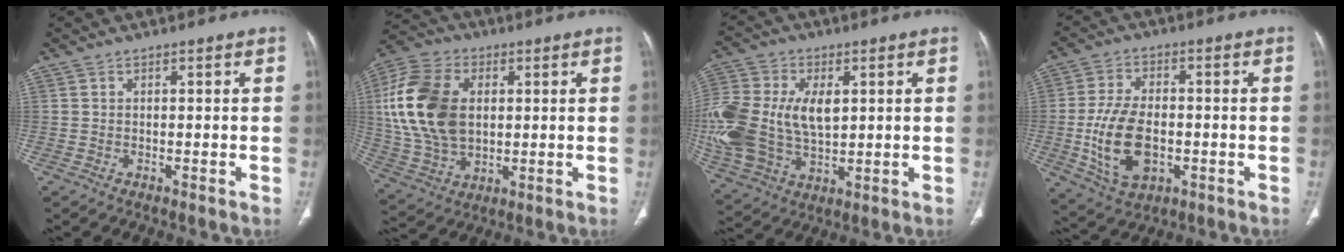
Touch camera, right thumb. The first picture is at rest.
{"total": 19.0, "force": [2.8, 12.7, 13.8], "torque": [-0.274, 0.002, 0.058]}
{"total": 22.6, "force": [1.9, 14.6, 17.1], "torque": [-0.396, -0.003, 0.047]}
{"total": 12.8, "force": [-2.4, 7.5, 10.0], "torque": [-0.184, 0.004, -0.033]}